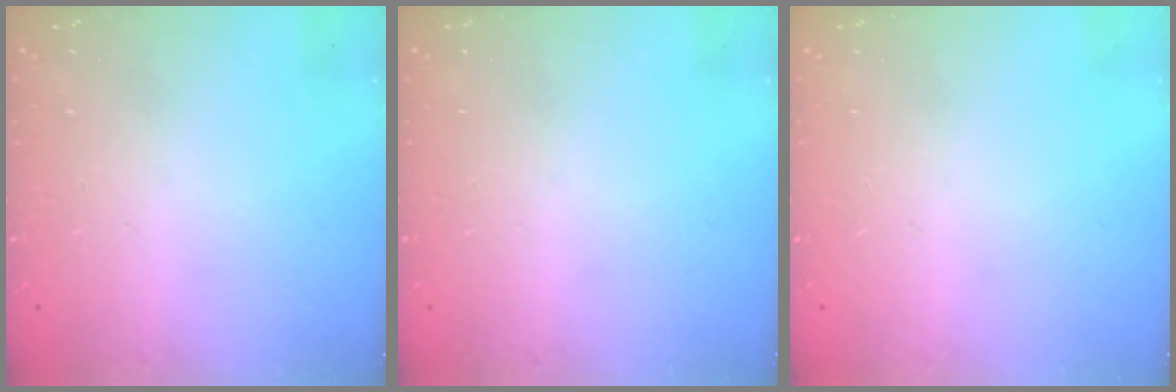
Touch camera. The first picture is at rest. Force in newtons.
{"total": 0.0}
{"total": 0.0}